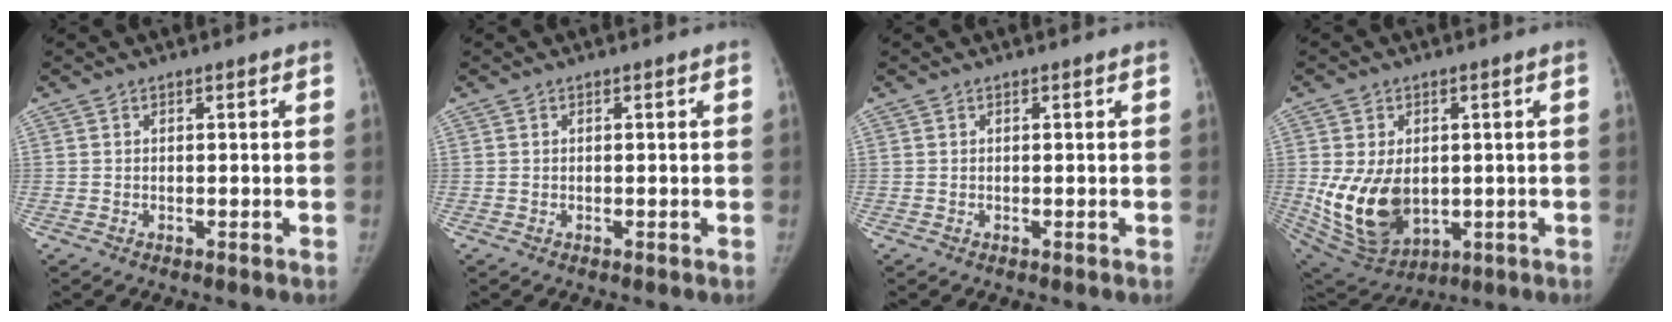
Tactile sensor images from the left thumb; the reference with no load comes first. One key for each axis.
{"total": 0.0}
{"total": 0.0}
{"total": 14.5, "fx": -1.0, "fy": 10.0, "fz": 10.5, "tx": -0.171, "ty": -0.013, "tz": 0.016}